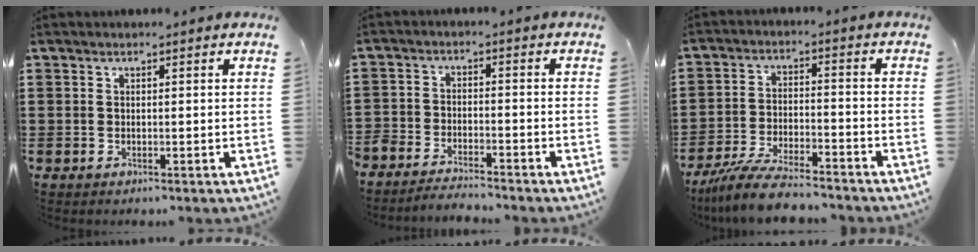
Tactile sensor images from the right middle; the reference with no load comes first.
{"total": 3.8, "force": [-3.8, 0.5, -0.2], "torque": [-0.003, 0.004, -0.082]}
{"total": 7.9, "force": [-7.1, 1.0, 3.4], "torque": [-0.073, 0.004, -0.136]}